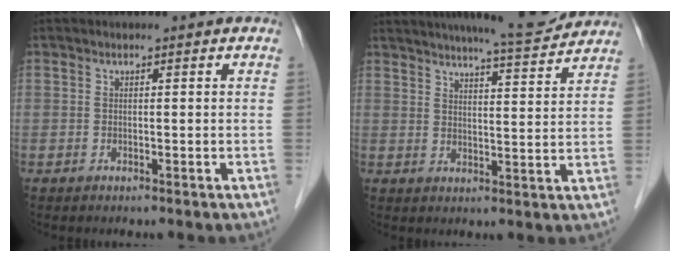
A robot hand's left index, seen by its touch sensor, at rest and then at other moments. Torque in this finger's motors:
{"motor_torque": [0.37, -0.88, 0.20, 0.09]}